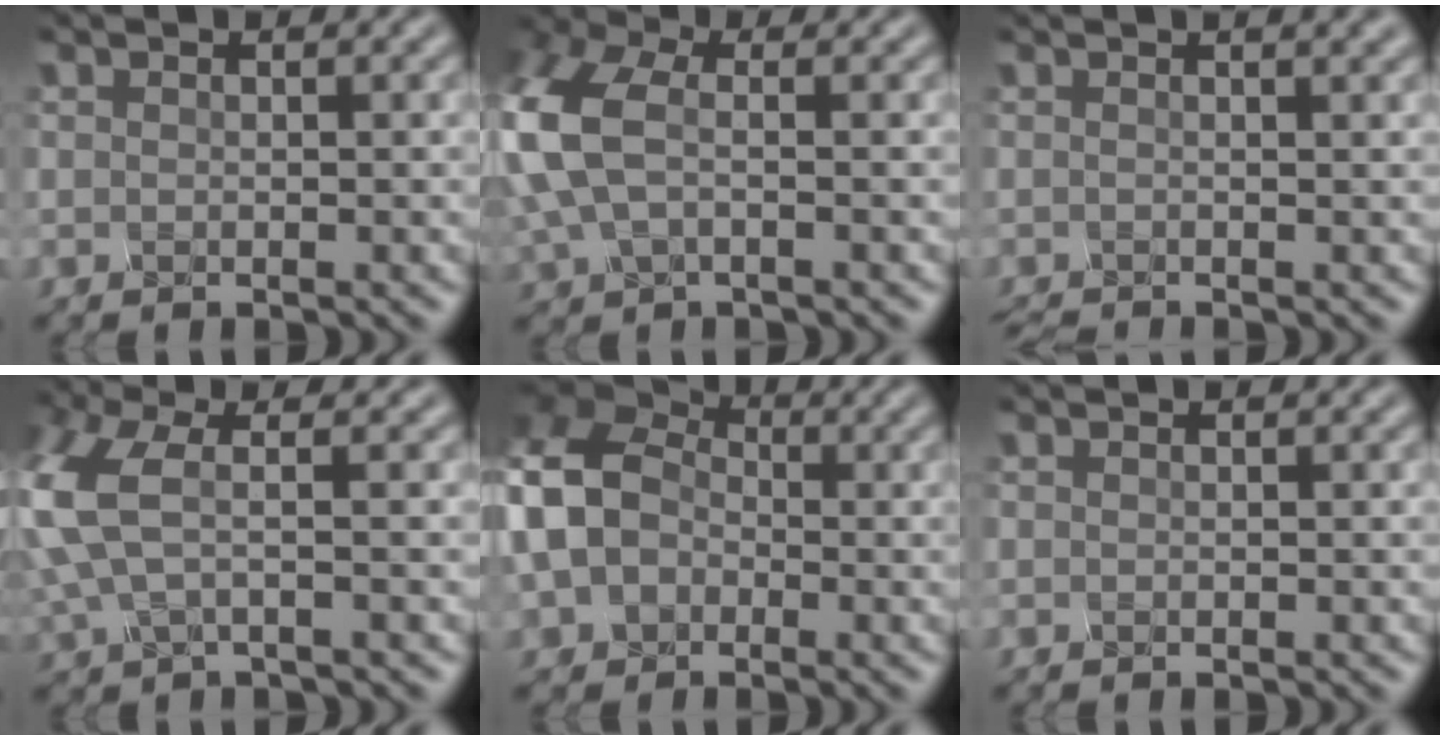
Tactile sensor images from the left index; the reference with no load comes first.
{"total": 5.9, "force": [1.4, 3.3, 4.7], "torque": [-0.170, 0.015, 0.030]}
{"total": 5.1, "force": [0.8, 2.4, 4.4], "torque": [-0.033, 0.027, -0.014]}
{"total": 4.1, "force": [0.9, 1.2, 3.8], "torque": [-0.128, 0.007, 0.022]}
{"total": 10.2, "force": [-0.8, 8.1, 6.1], "torque": [-0.149, 0.002, -0.032]}
{"total": 0.0}